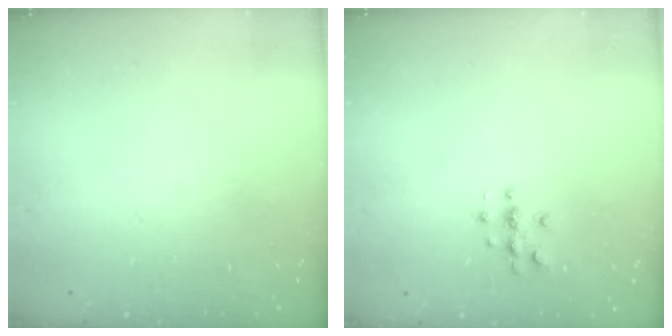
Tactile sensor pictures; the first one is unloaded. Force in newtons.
{"total": 2.7, "press": 2.7, "slide": 0.3}